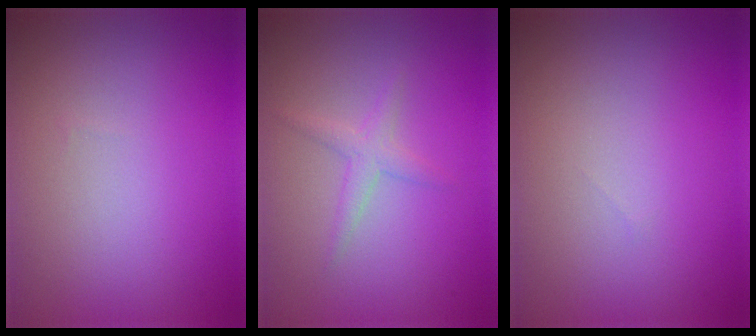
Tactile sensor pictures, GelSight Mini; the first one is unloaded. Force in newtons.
{"total": 1.6, "press": 1.6, "slide": 0.1}
{"total": 0.0}